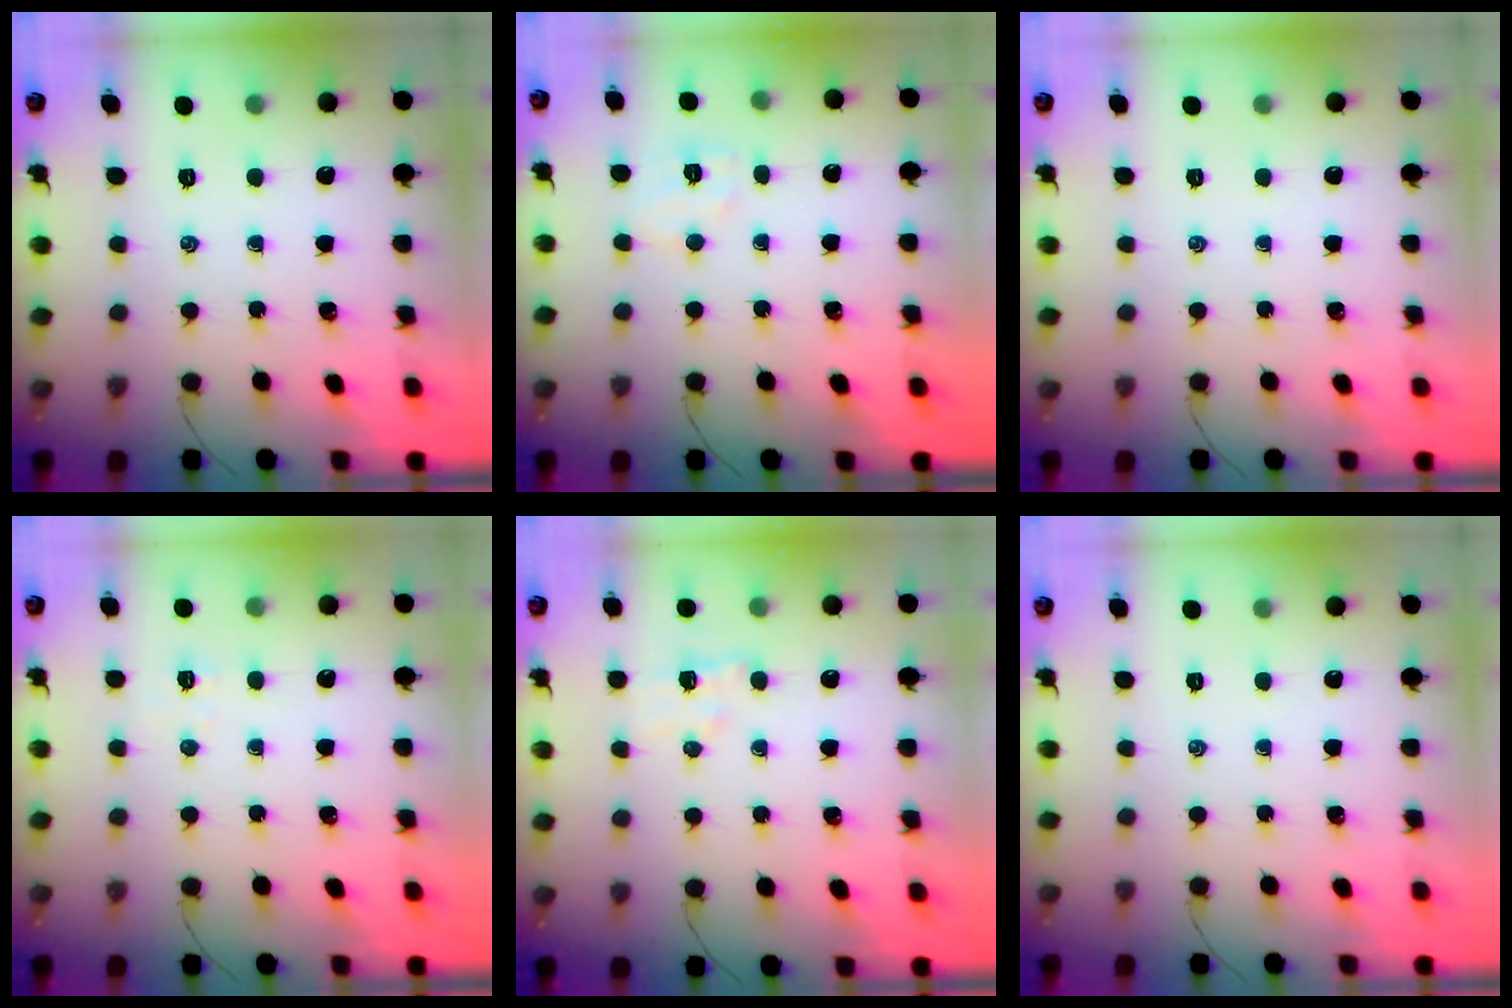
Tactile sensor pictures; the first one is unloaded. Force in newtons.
{"total": 5.9, "press": 5.7, "slide": 1.3}
{"total": 0.0}
{"total": 2.9, "press": 2.8, "slide": 0.9}
{"total": 4.7, "press": 4.6, "slide": 1.0}
{"total": 0.0}